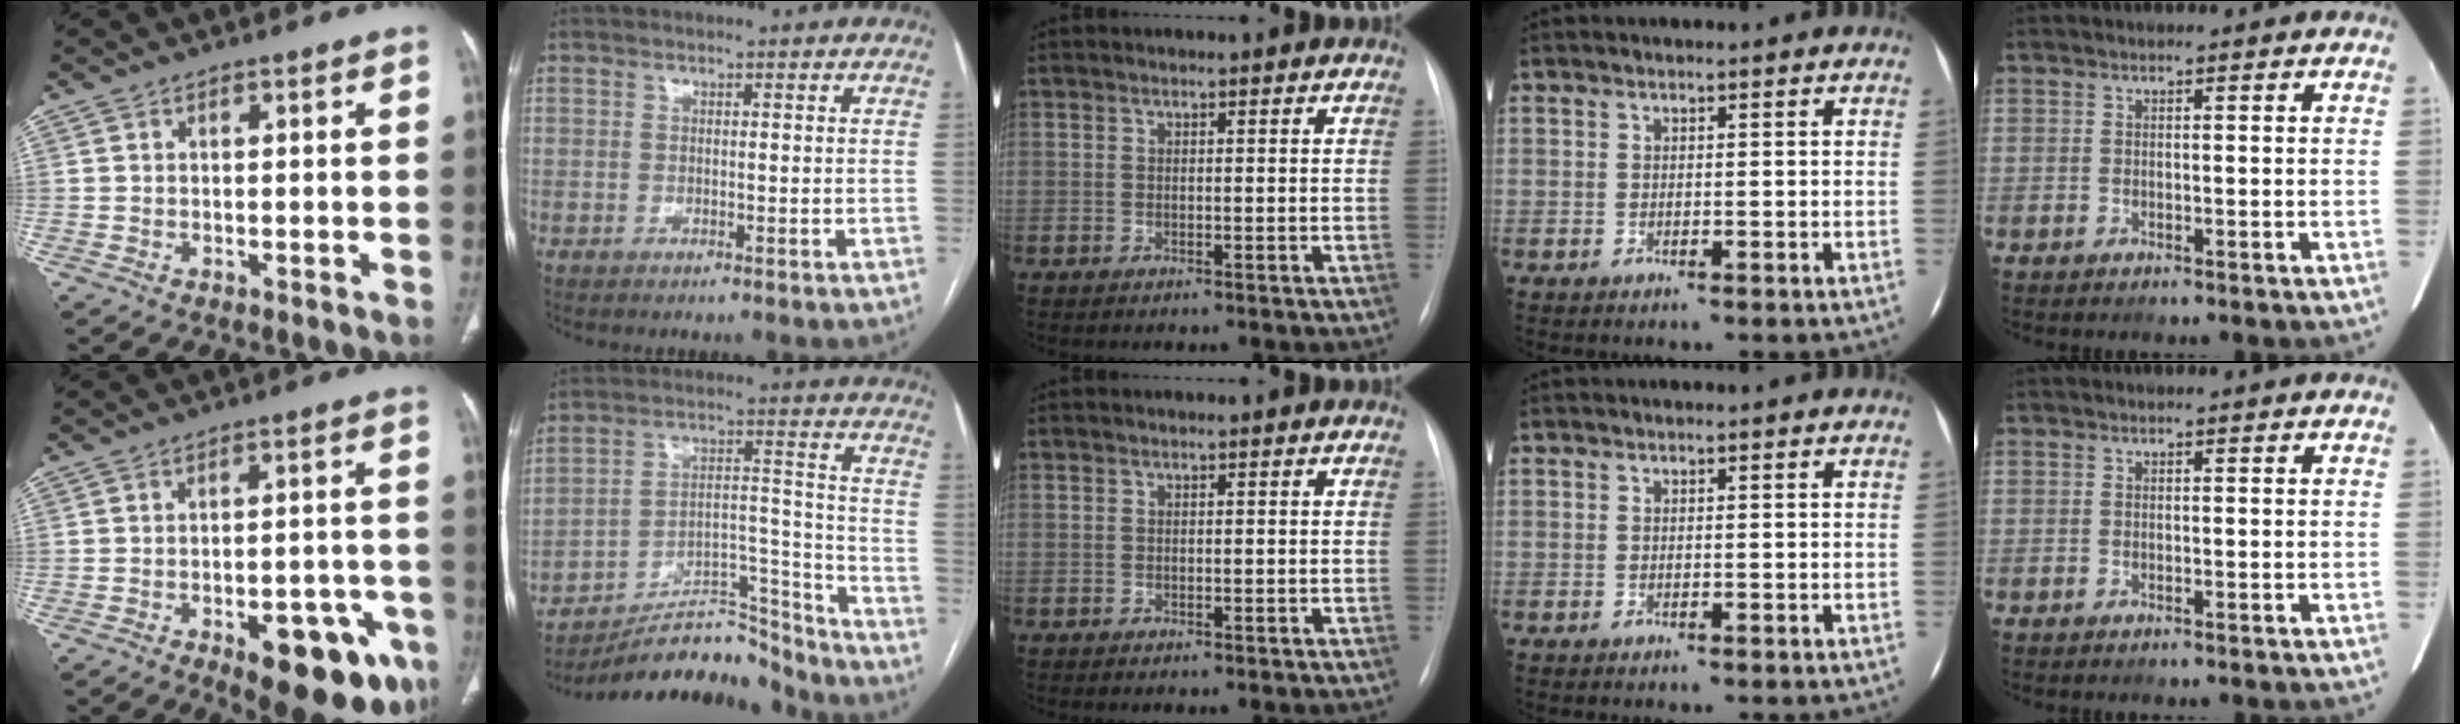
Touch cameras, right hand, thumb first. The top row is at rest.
{"thumb": {"total": 17.7, "force": [-8.5, 7.3, 13.7], "torque": [-0.120, 0.035, -0.097]}, "index": {"total": 16.4, "force": [-15.7, 3.2, 3.3], "torque": [-0.045, 0.049, -0.249]}}